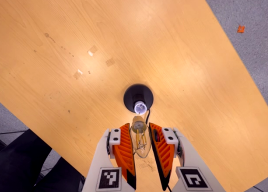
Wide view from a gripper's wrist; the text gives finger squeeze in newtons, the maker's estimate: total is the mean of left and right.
{"total": 12.3, "left": 12.6, "right": 12.0}